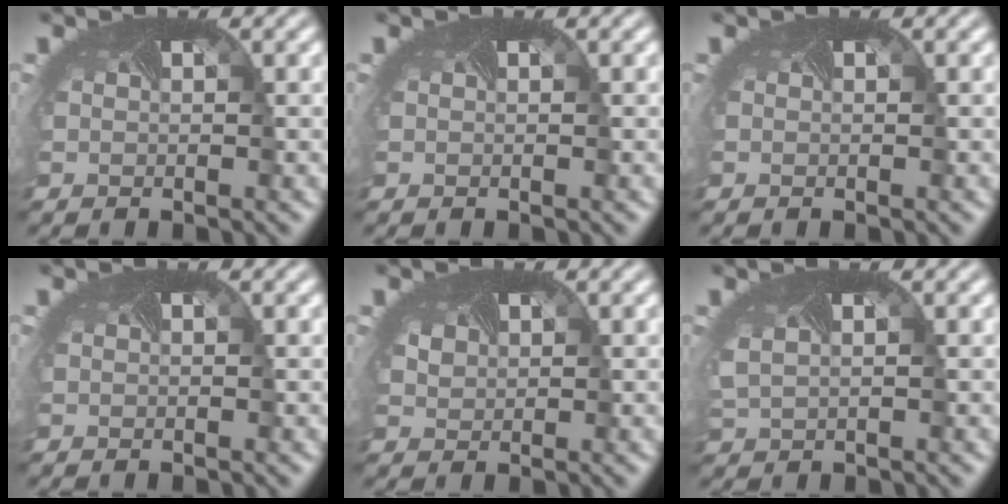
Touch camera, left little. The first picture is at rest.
{"total": 0.0}
{"total": 0.0}
{"total": 0.0}
{"total": 1.2, "force": [0.5, 1.0, 0.2], "torque": [-0.012, 0.002, 0.011]}
{"total": 0.9, "force": [0.3, 0.6, 0.6], "torque": [-0.031, -0.005, 0.018]}